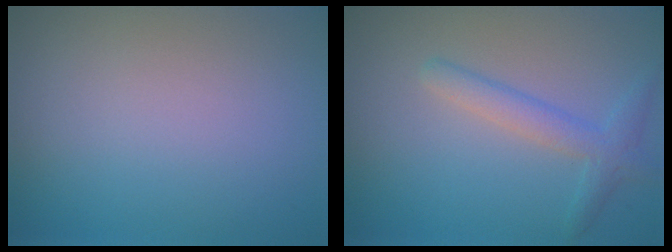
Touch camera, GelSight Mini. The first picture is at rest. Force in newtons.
{"total": 2.5, "press": 2.5, "slide": 0.1}